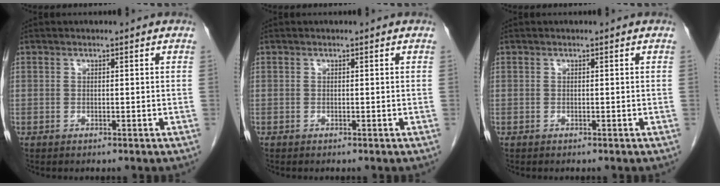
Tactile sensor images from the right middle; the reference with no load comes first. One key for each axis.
{"total": 0.0}
{"total": 0.0}